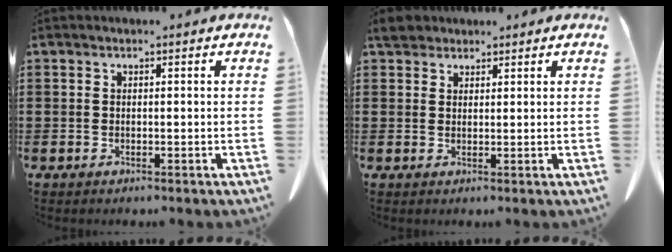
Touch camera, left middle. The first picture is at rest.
{"total": 3.2, "force": [2.7, 1.4, 1.0], "torque": [-0.029, 0.005, 0.053]}